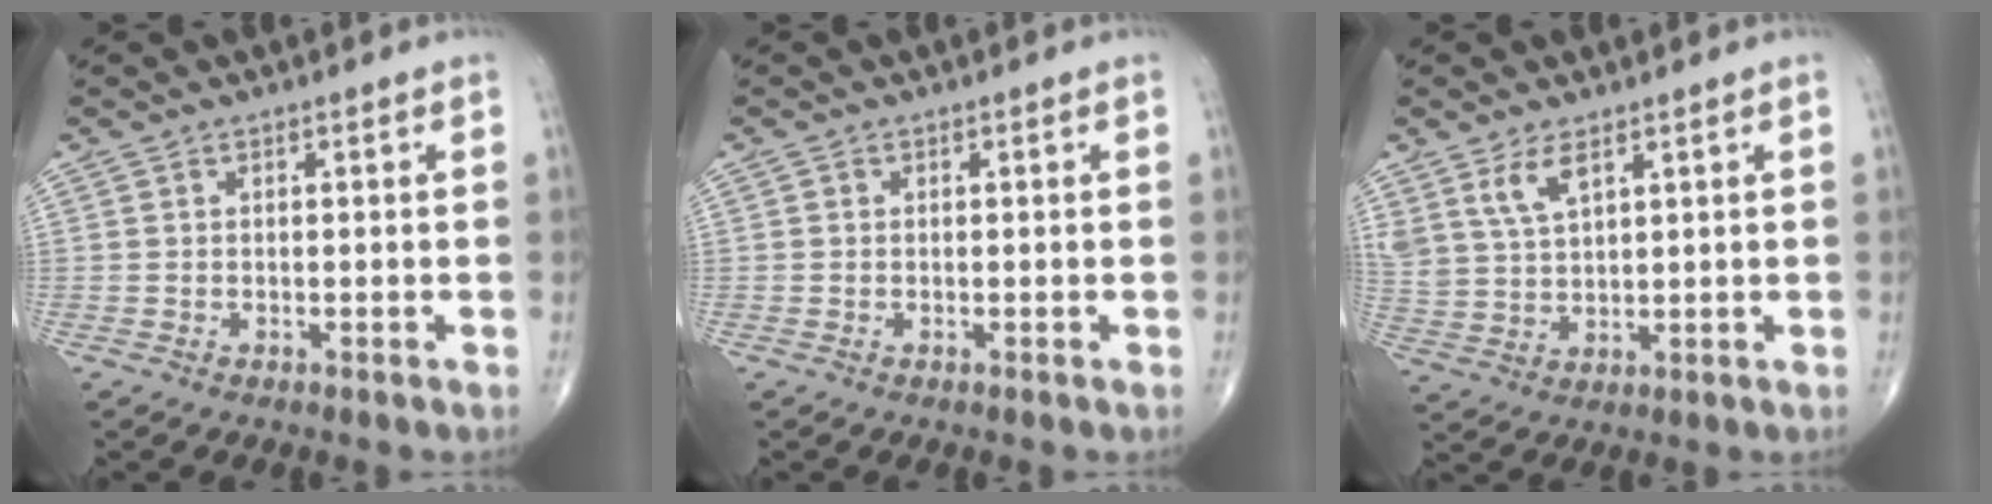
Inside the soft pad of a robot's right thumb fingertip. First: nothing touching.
{"total": 0.0}
{"total": 6.0, "force": [3.6, 2.6, 4.0], "torque": [-0.077, -0.017, 0.079]}